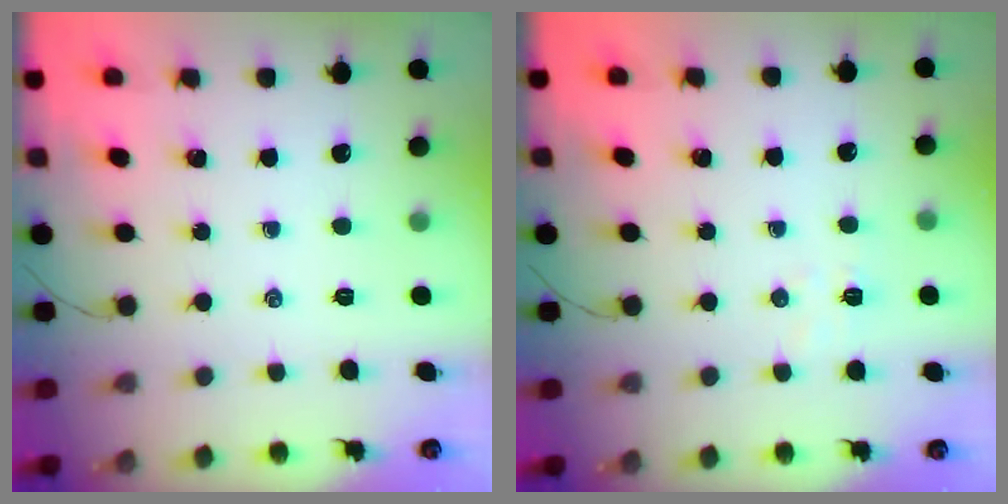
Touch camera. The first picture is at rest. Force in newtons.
{"total": 4.2, "press": 4.1, "slide": 0.8}